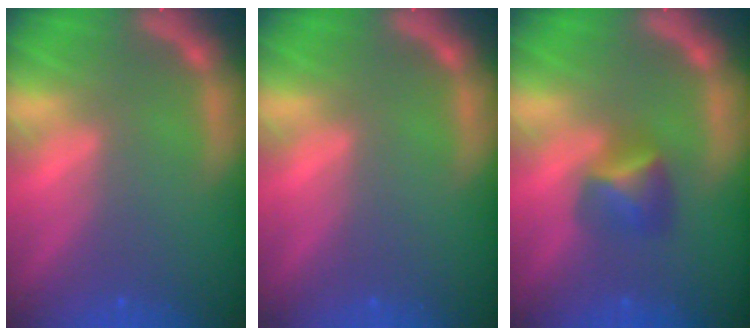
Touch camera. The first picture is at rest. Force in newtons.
{"total": 0.0}
{"total": 2.9}